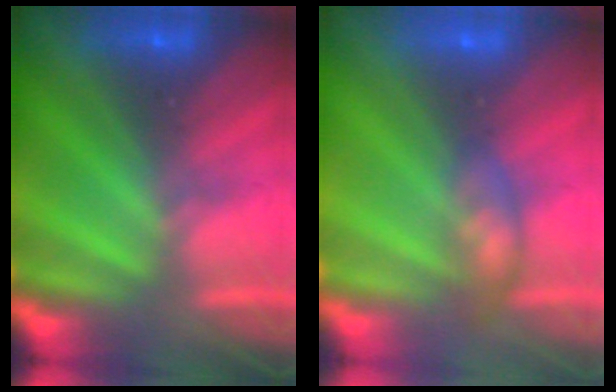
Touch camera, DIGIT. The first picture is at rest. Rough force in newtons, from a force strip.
{"total": 2.3}